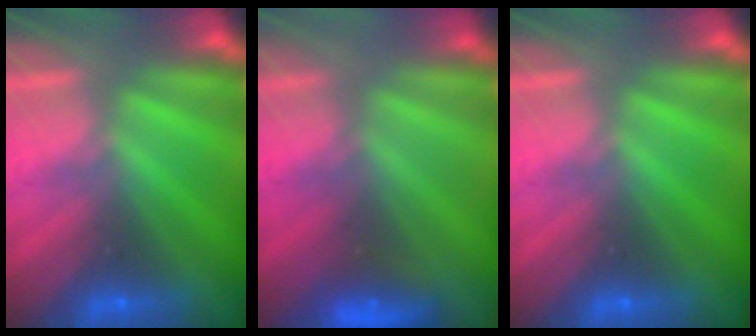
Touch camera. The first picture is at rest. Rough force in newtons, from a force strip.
{"total": 3.0}
{"total": 0.0}